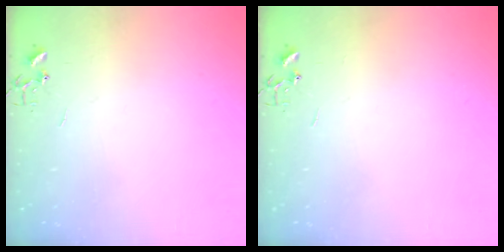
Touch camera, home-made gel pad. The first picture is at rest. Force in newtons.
{"total": 0.0}